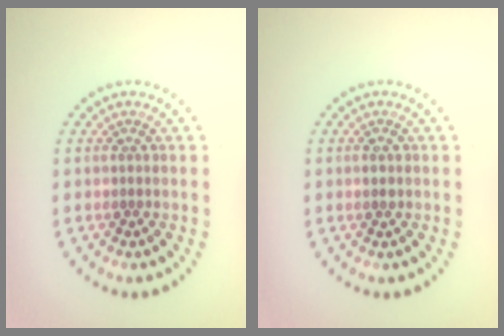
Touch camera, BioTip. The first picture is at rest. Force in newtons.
{"total": 1.1, "press": 1.1, "slide": 0.2}